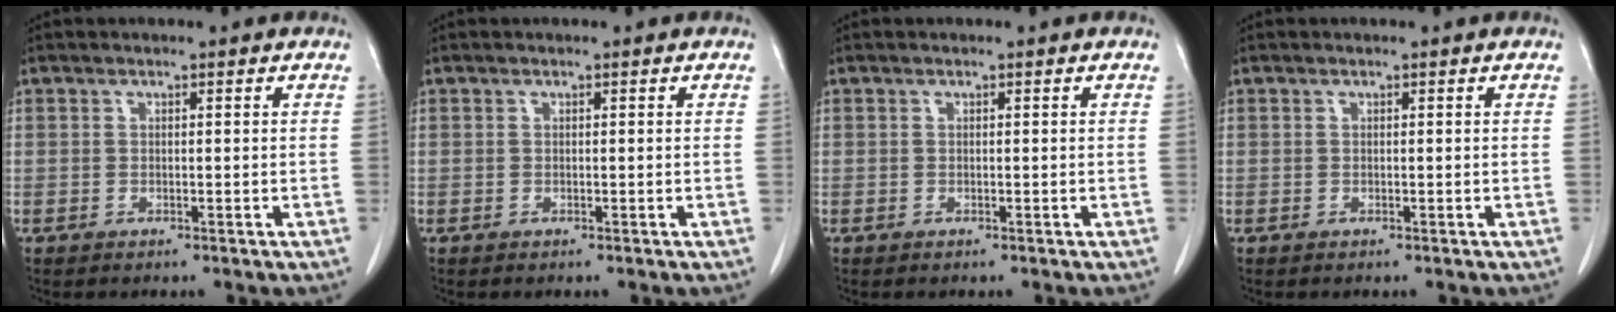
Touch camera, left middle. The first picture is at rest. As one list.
[{"total": 0.0}, {"total": 0.0}, {"total": 0.0}]